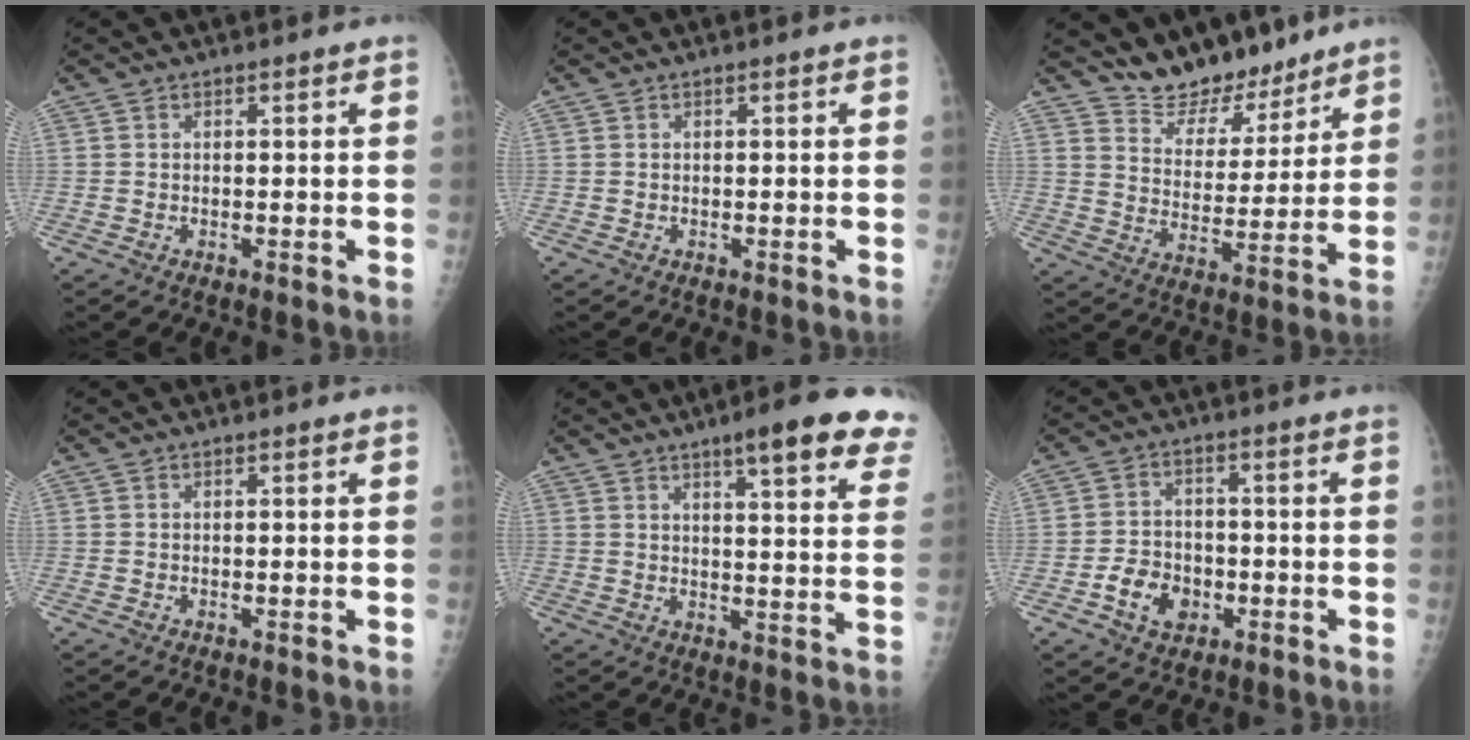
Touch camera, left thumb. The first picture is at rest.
{"total": 0.0}
{"total": 11.4, "force": [10.3, 4.6, 1.7], "torque": [0.008, -0.080, 0.178]}
{"total": 0.0}
{"total": 16.8, "force": [11.1, 3.1, 12.2], "torque": [-0.132, -0.039, 0.127]}
{"total": 7.1, "force": [-2.8, 5.4, 3.6], "torque": [-0.038, 0.018, -0.045]}